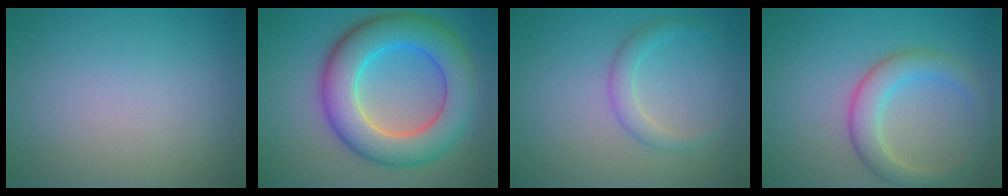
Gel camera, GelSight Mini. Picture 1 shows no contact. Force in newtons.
{"total": 9.5, "press": 9.5, "slide": 0.6}
{"total": 1.9, "press": 1.9, "slide": 0.1}
{"total": 3.8, "press": 3.8, "slide": 0.2}